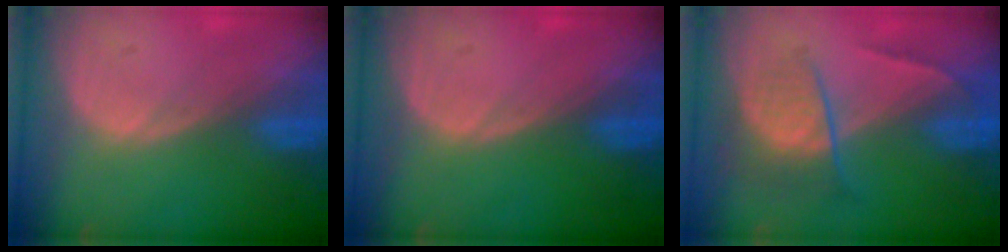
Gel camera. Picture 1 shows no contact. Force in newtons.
{"total": 0.0}
{"total": 6.8, "press": 6.0, "slide": 3.2}